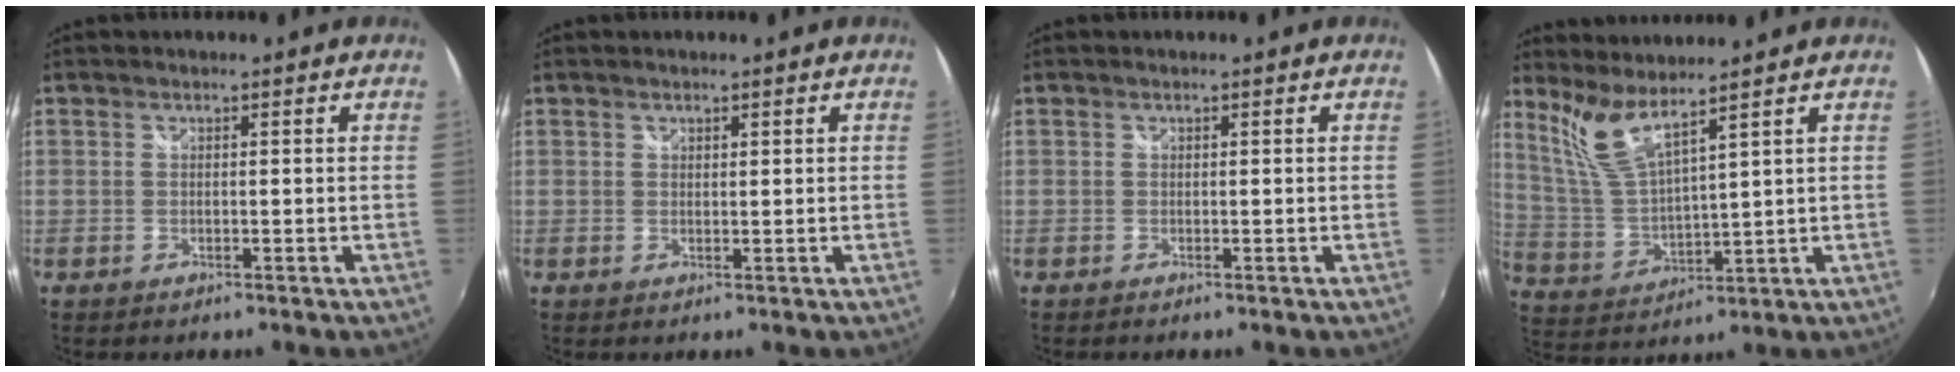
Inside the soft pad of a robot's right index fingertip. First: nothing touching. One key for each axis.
{"total": 0.6, "fx": 0.5, "fy": 0.3, "fz": 0.1, "tx": 0.000, "ty": 0.001, "tz": 0.008}
{"total": 0.0}
{"total": 7.7, "fx": 6.1, "fy": 0.3, "fz": 4.8, "tx": -0.096, "ty": -0.013, "tz": 0.136}